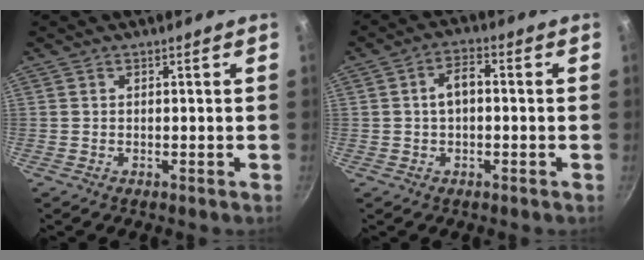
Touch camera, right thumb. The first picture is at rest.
{"total": 4.9, "force": [0.0, 2.7, 4.0], "torque": [-0.065, 0.023, -0.005]}